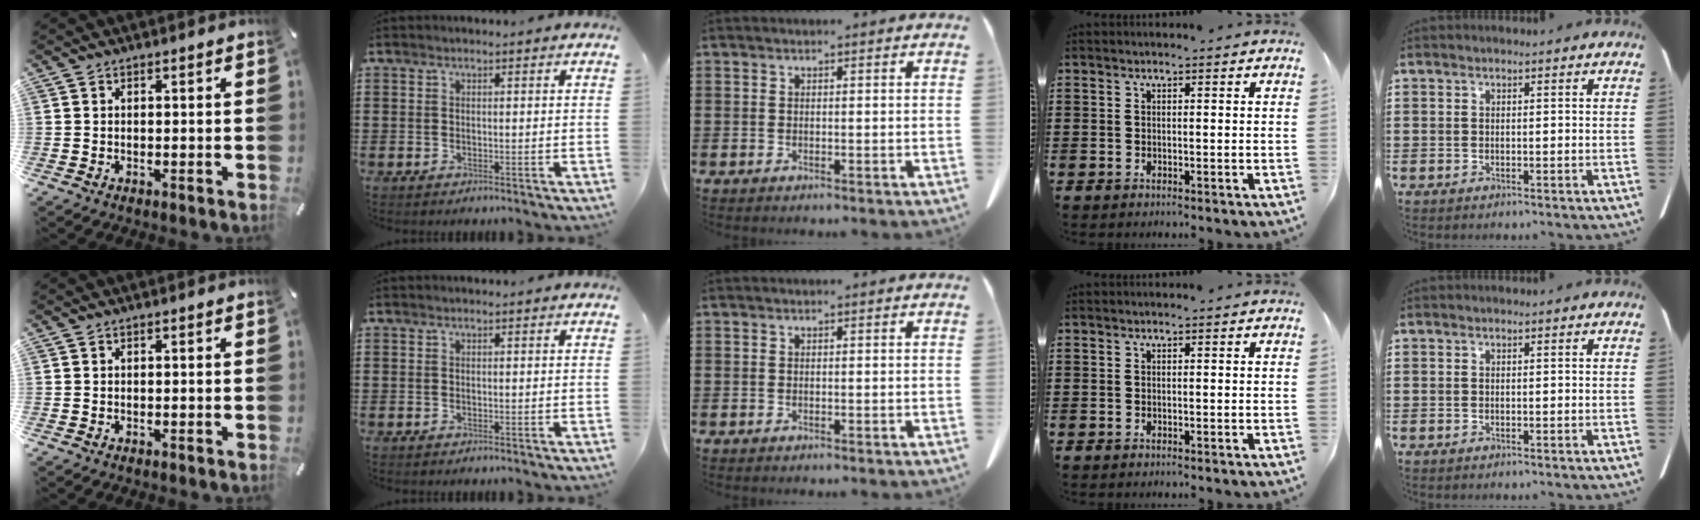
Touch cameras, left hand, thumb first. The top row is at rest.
{}